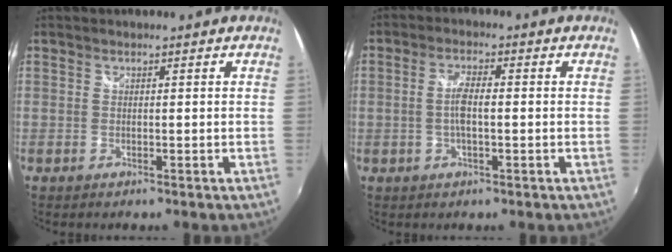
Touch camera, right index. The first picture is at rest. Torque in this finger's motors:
{"motor_torque": [0.23, 0.22, 0.06, 0.02]}